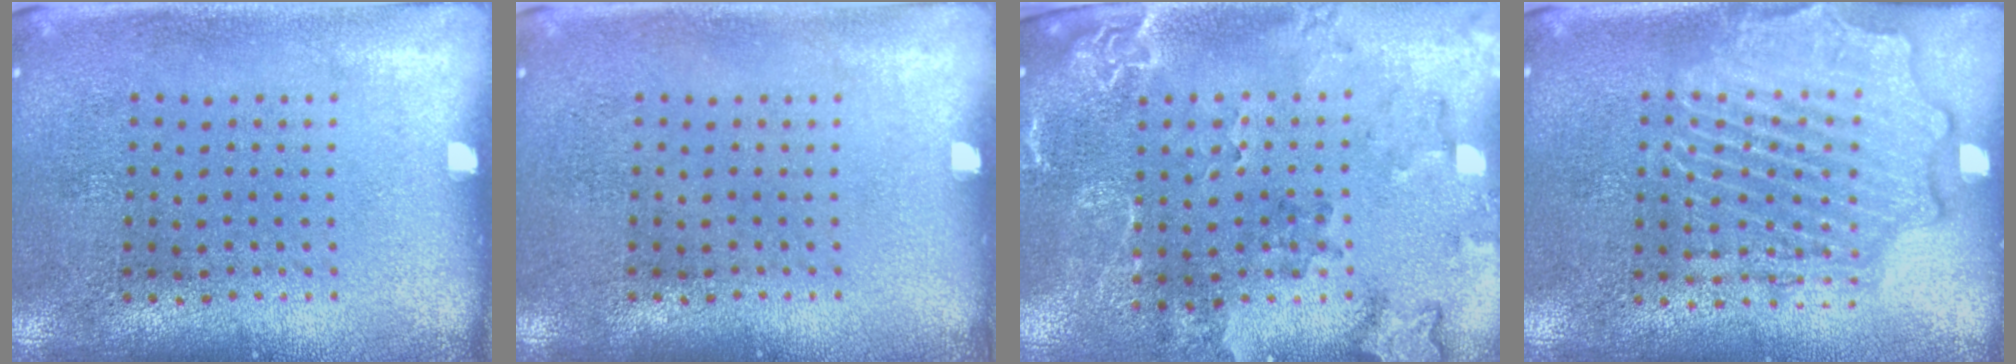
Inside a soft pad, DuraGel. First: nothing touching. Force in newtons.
{"total": 0.0}
{"total": 2.2, "press": 1.9, "slide": 1.1}
{"total": 2.2, "press": 2.2, "slide": 0.2}